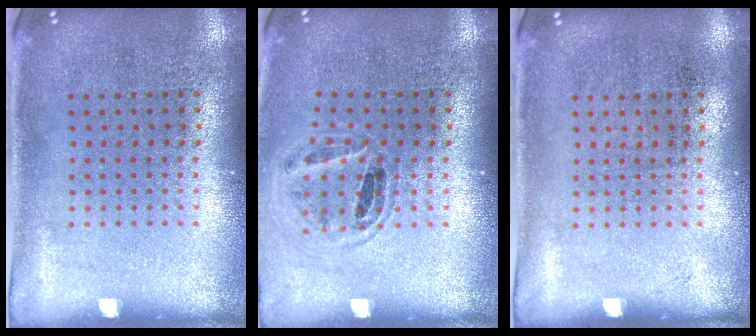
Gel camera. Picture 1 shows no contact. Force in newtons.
{"total": 0.9, "press": 0.9, "slide": 0.2}
{"total": 0.0}